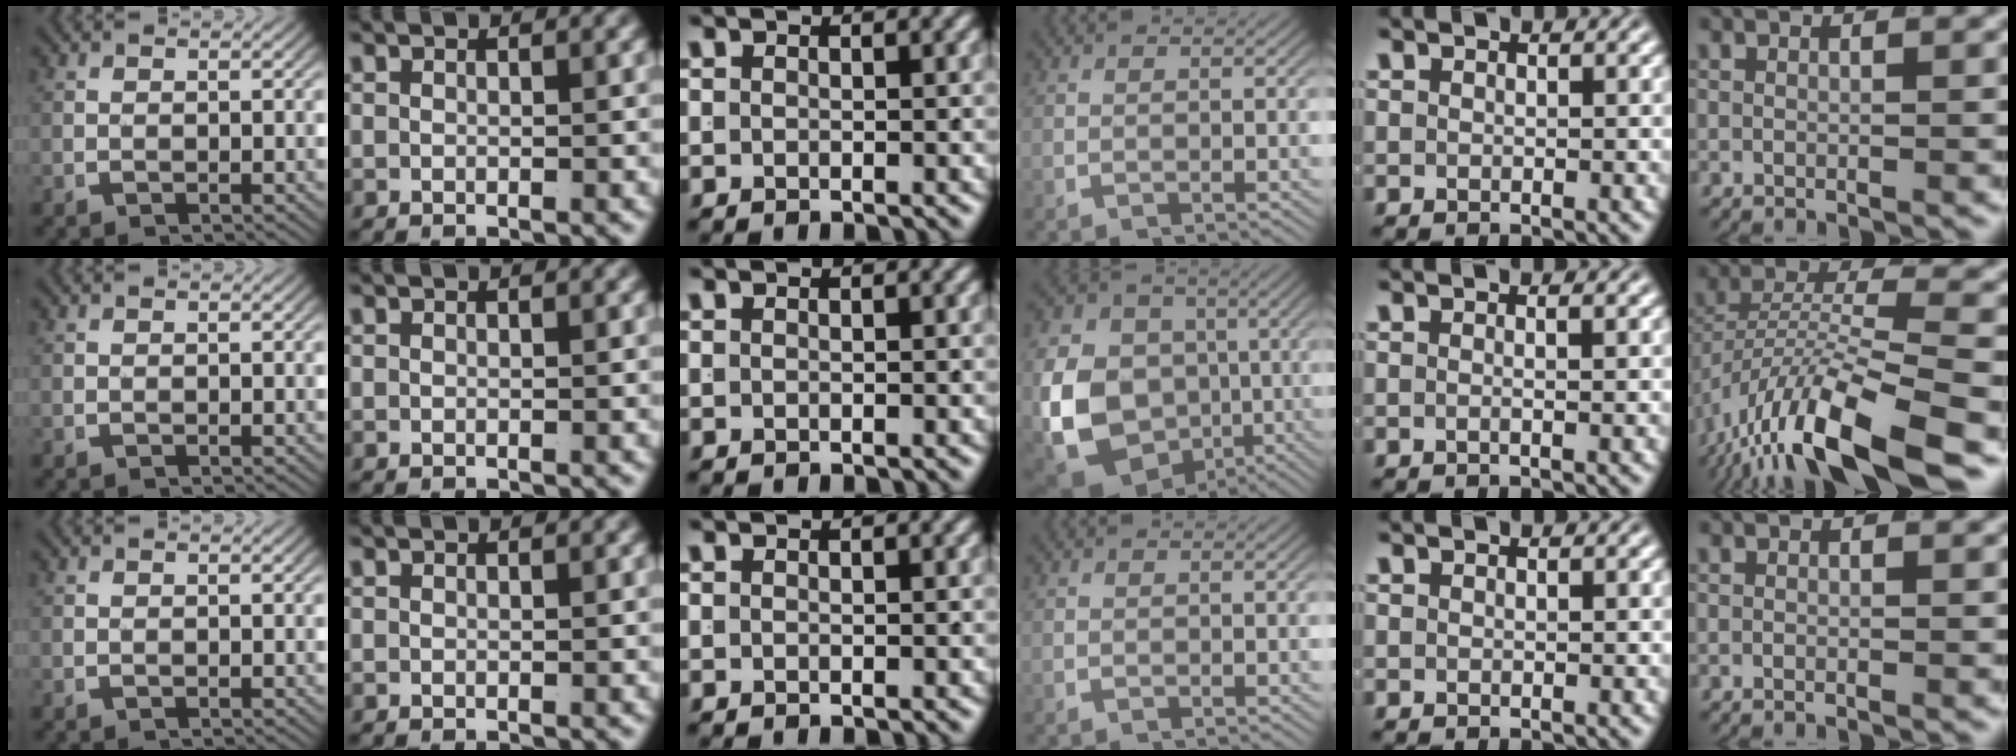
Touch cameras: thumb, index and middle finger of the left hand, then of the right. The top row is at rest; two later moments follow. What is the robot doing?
{"motion": "lift_and_place", "object": "jacket"}